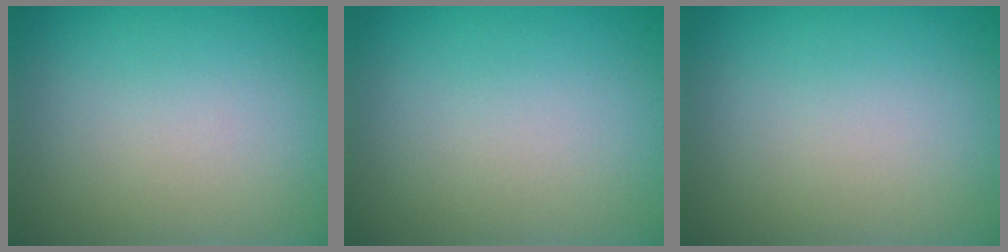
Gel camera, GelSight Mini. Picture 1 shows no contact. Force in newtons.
{"total": 0.0}
{"total": 0.0}